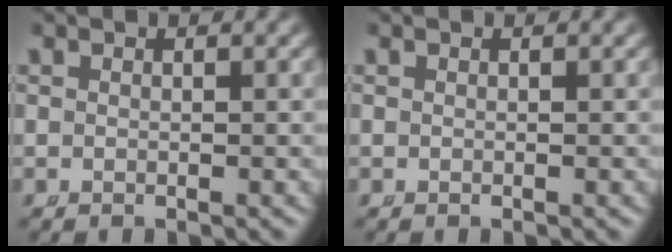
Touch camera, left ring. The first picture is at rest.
{"total": 0.0}